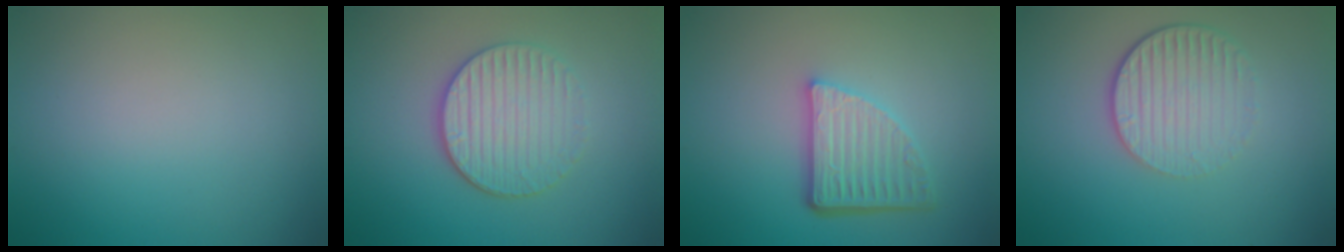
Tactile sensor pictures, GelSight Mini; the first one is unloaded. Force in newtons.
{"total": 3.9, "press": 3.4, "slide": 1.9}
{"total": 4.9, "press": 3.4, "slide": 3.5}
{"total": 4.3, "press": 2.8, "slide": 3.2}